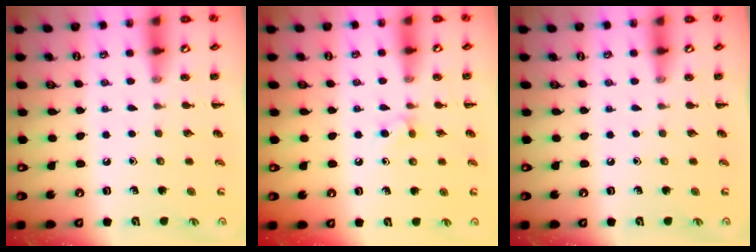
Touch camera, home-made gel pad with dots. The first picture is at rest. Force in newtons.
{"total": 3.4, "press": 3.2, "slide": 1.4}
{"total": 0.0}